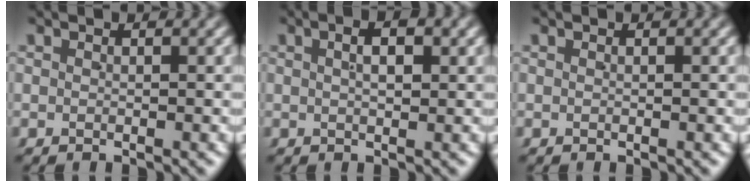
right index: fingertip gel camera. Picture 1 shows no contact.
{"total": 2.3, "force": [0.7, 0.7, 2.1], "torque": [-0.016, 0.007, 0.009]}
{"total": 0.0}